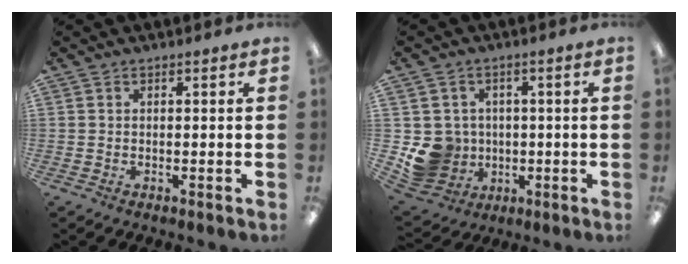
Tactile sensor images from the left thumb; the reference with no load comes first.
{"total": 9.0, "force": [-1.0, 8.8, 1.8], "torque": [-0.063, 0.002, -0.005]}